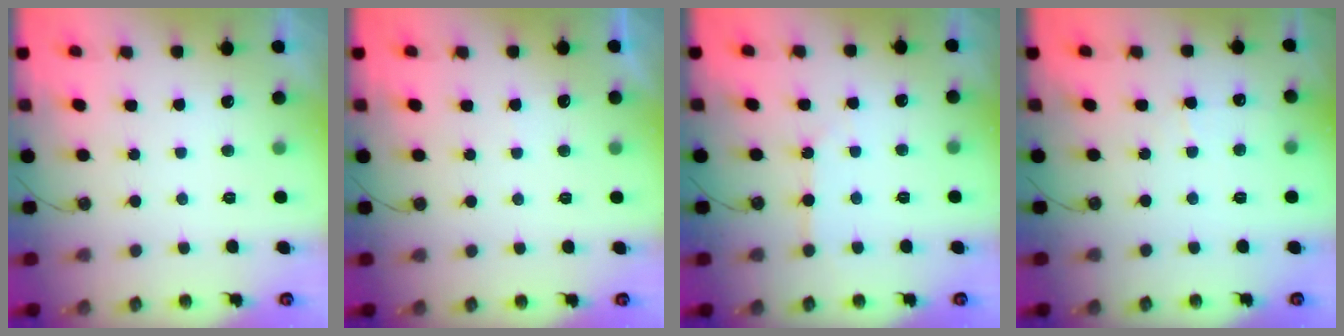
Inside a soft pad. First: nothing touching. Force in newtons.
{"total": 2.0, "press": 2.0, "slide": 0.4}
{"total": 3.5, "press": 3.5, "slide": 0.5}
{"total": 4.8, "press": 4.8, "slide": 0.6}